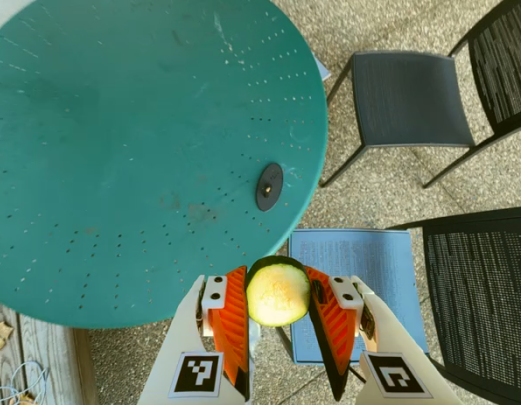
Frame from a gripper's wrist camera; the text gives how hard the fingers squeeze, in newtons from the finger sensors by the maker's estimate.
{"total": 13.7, "left": 14.1, "right": 13.2}